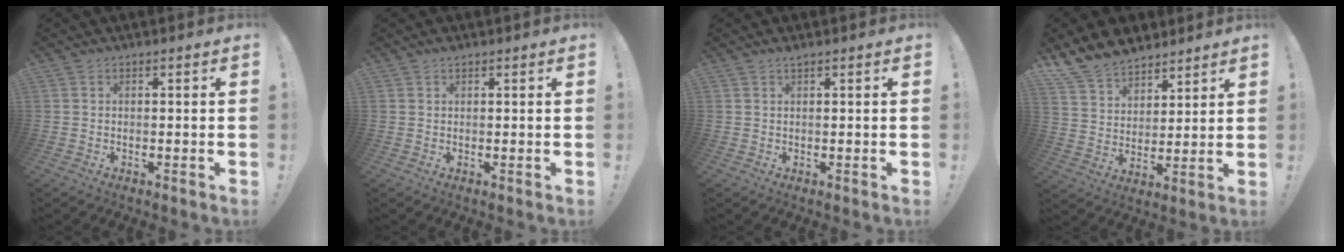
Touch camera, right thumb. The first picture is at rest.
{"total": 0.7, "force": [0.6, 0.3, 0.2], "torque": [-0.001, -0.001, 0.011]}
{"total": 0.9, "force": [0.8, 0.0, 0.5], "torque": [-0.014, 0.002, 0.015]}
{"total": 12.0, "force": [10.2, 5.9, 2.1], "torque": [-0.052, -0.079, 0.199]}